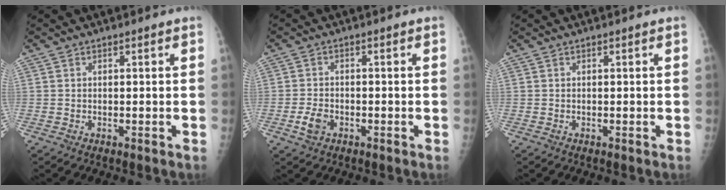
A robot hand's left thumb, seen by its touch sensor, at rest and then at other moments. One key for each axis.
{"total": 3.4, "fx": -1.5, "fy": 2.3, "fz": 1.9, "tx": -0.035, "ty": 0.006, "tz": -0.029}
{"total": 0.0}